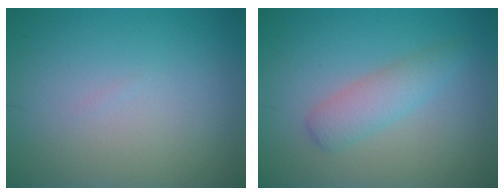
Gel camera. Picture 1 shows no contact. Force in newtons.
{"total": 2.6, "press": 2.6, "slide": 0.1}